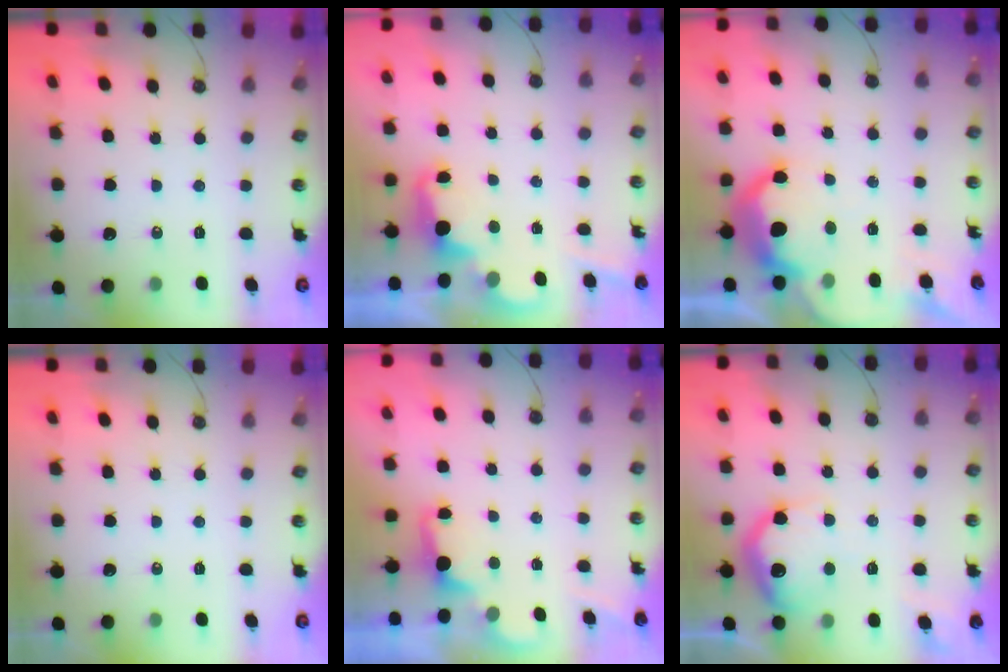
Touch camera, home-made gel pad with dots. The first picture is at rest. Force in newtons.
{"total": 2.5, "press": 2.5, "slide": 0.5}
{"total": 14.4, "press": 14.3, "slide": 1.0}
{"total": 0.0}
{"total": 2.3, "press": 2.2, "slide": 0.7}
{"total": 15.9, "press": 15.9, "slide": 0.9}